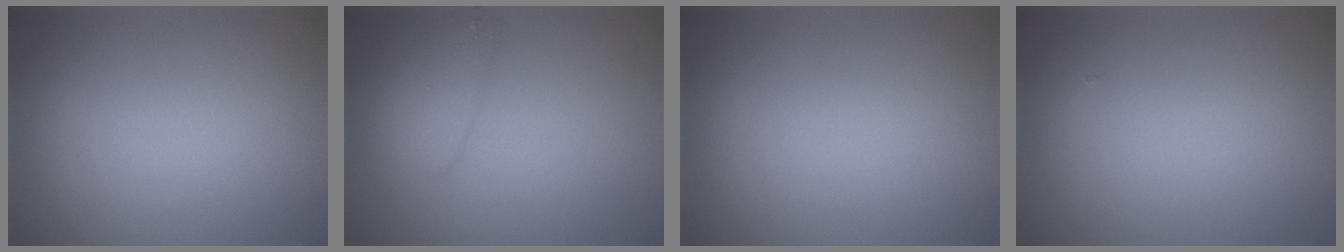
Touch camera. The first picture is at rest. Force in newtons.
{"total": 2.6, "press": 2.5, "slide": 0.2}
{"total": 0.0}
{"total": 0.0}